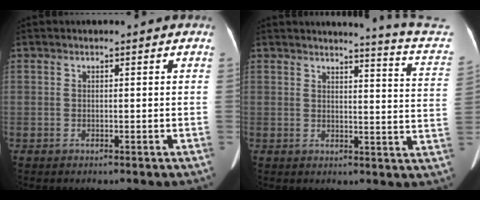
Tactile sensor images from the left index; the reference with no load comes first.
{"total": 12.3, "force": [12.0, -1.9, 1.9], "torque": [-0.025, -0.107, 0.111]}